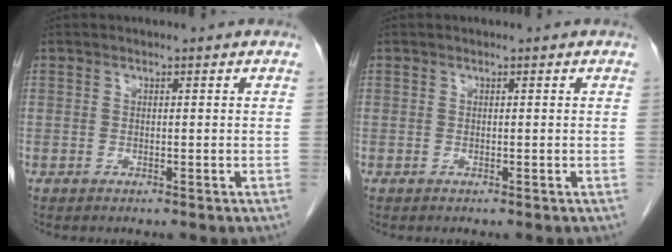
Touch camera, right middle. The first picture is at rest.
{"total": 0.0}